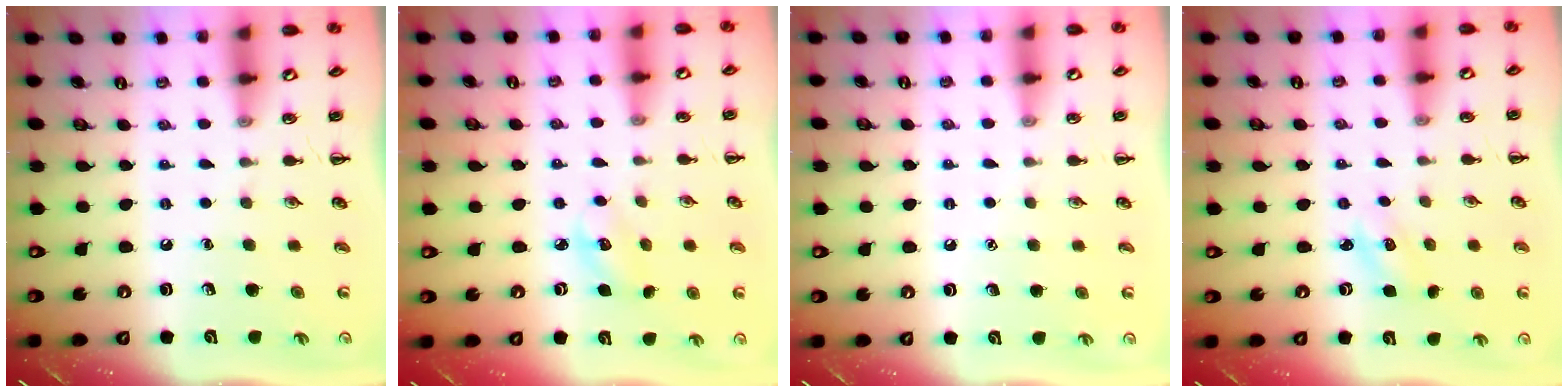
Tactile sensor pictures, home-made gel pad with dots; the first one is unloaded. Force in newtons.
{"total": 4.0, "press": 3.9, "slide": 0.9}
{"total": 1.5, "press": 1.4, "slide": 0.1}
{"total": 2.5, "press": 2.4, "slide": 0.7}